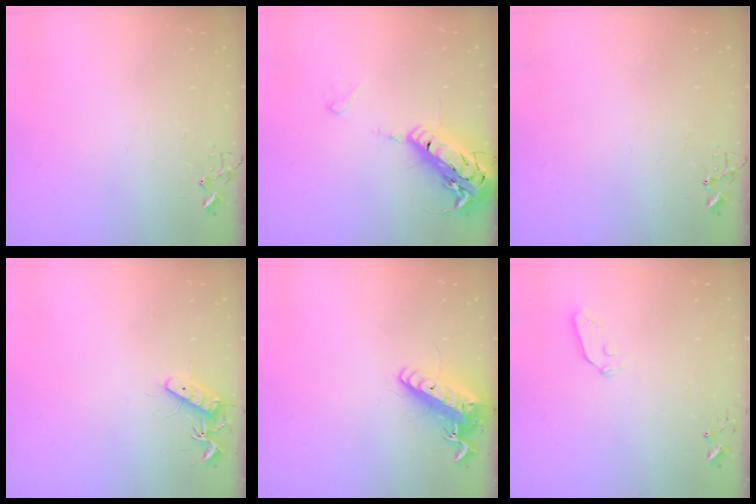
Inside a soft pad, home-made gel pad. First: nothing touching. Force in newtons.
{"total": 20.3, "press": 19.9, "slide": 3.9}
{"total": 0.0}
{"total": 11.5, "press": 11.5, "slide": 1.0}
{"total": 16.0, "press": 15.7, "slide": 3.1}
{"total": 3.8, "press": 3.8, "slide": 0.6}